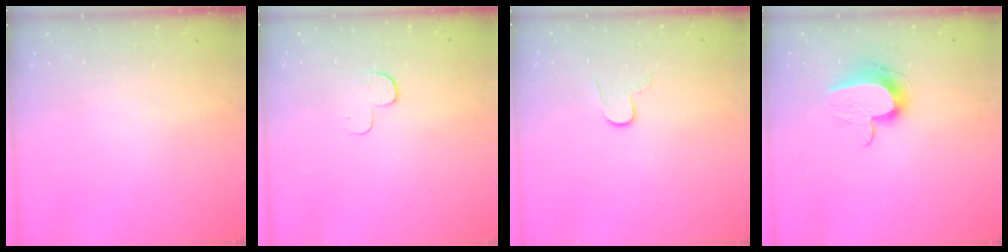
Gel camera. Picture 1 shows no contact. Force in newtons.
{"total": 4.8, "press": 4.8, "slide": 0.4}
{"total": 4.8, "press": 4.8, "slide": 0.5}
{"total": 9.5, "press": 9.5, "slide": 0.5}